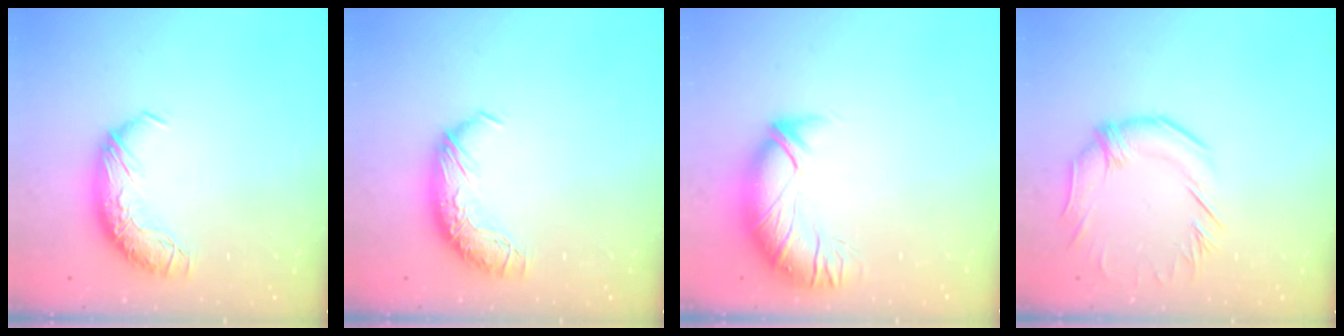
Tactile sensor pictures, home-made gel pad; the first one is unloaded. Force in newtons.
{"total": 0.0}
{"total": 2.8, "press": 1.3, "slide": 2.5}
{"total": 1.1, "press": 0.5, "slide": 1.0}